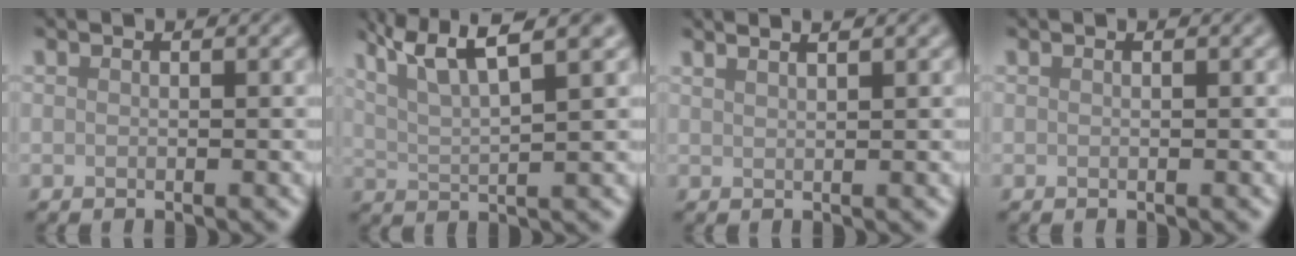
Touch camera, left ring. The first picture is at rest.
{"total": 8.0, "force": [5.1, 1.9, 5.9], "torque": [-0.094, 0.030, 0.066]}
{"total": 3.5, "force": [2.5, 1.3, 2.0], "torque": [-0.002, 0.019, 0.000]}
{"total": 0.0}